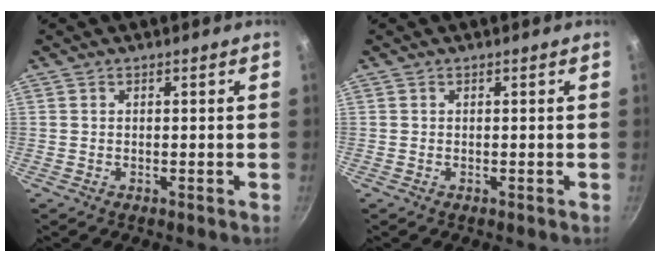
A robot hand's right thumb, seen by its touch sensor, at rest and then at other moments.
{"total": 0.0}